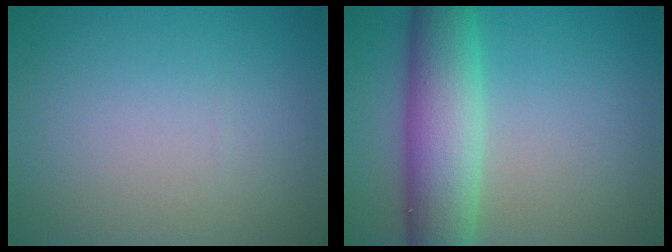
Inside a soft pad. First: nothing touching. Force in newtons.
{"total": 7.9, "press": 7.9, "slide": 0.2}